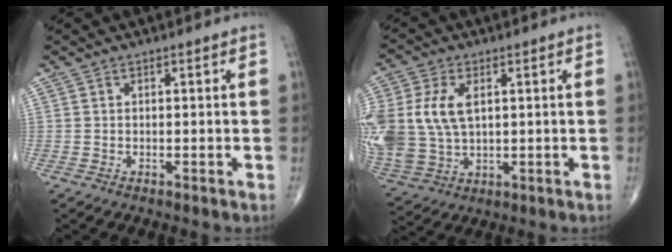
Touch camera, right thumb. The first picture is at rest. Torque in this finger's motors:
{"motor_torque": [-0.33, 1.46, 1.60, 0.57, 0.26]}